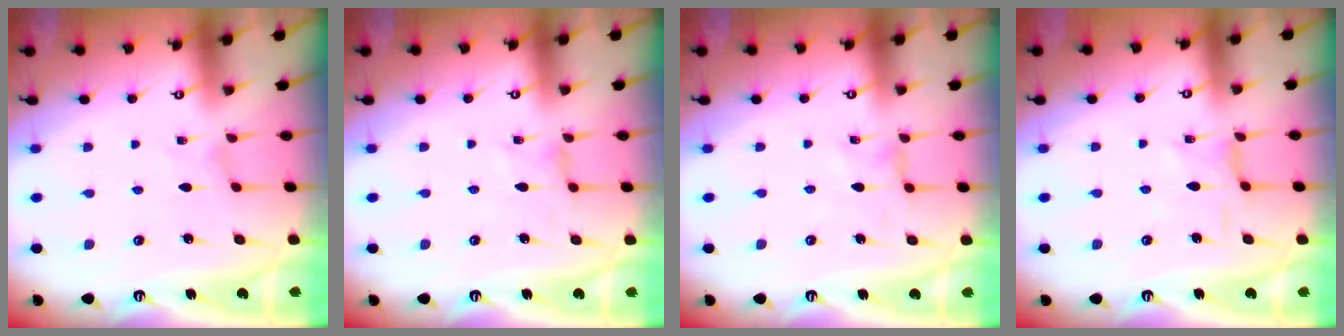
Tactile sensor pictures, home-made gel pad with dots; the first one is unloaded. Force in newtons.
{"total": 0.0}
{"total": 0.0}
{"total": 1.3, "press": 1.2, "slide": 0.1}